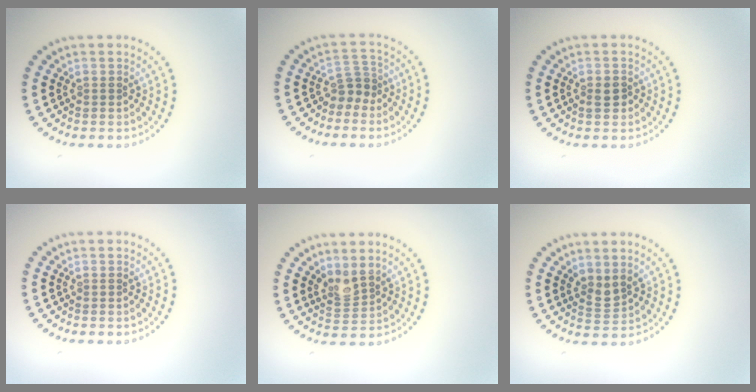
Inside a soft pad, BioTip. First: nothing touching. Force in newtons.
{"total": 2.0, "press": 1.5, "slide": 1.3}
{"total": 1.5, "press": 1.5, "slide": 0.2}
{"total": 0.0}
{"total": 2.0, "press": 1.5, "slide": 1.3}
{"total": 1.9, "press": 1.4, "slide": 1.2}